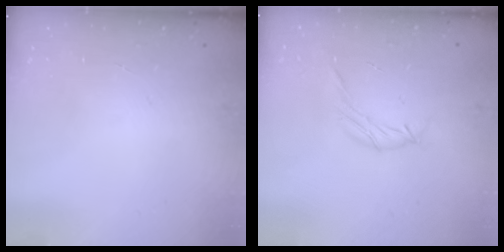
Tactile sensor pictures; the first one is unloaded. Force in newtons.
{"total": 5.5, "press": 5.4, "slide": 1.2}